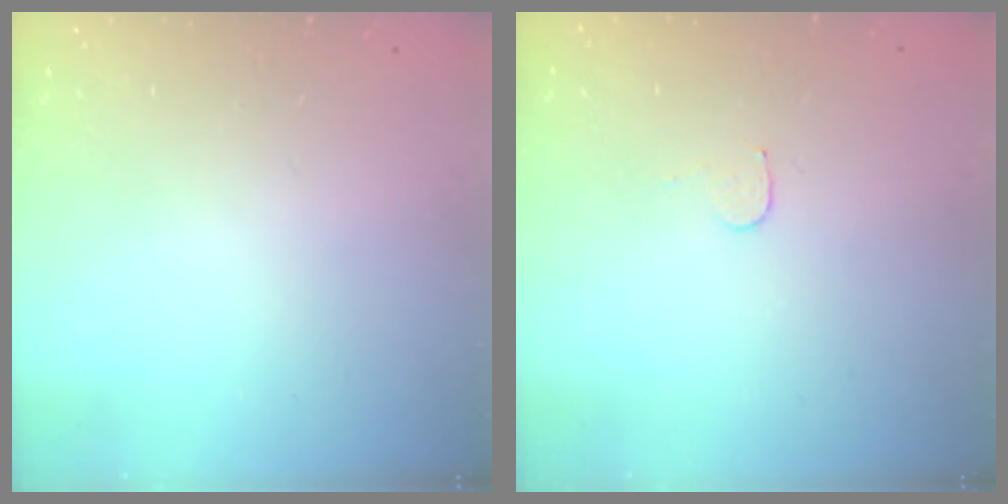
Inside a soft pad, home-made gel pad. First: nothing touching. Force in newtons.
{"total": 3.7, "press": 3.7, "slide": 0.3}